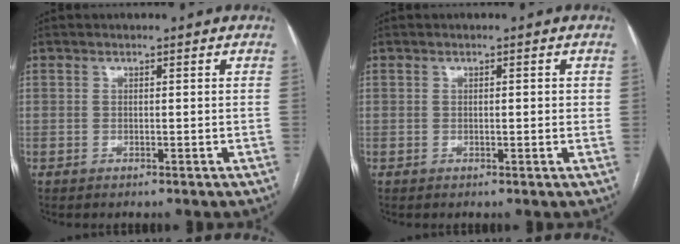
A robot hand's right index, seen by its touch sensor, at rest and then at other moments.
{"total": 1.3, "force": [0.2, 0.5, 1.2], "torque": [-0.016, 0.001, 0.001]}